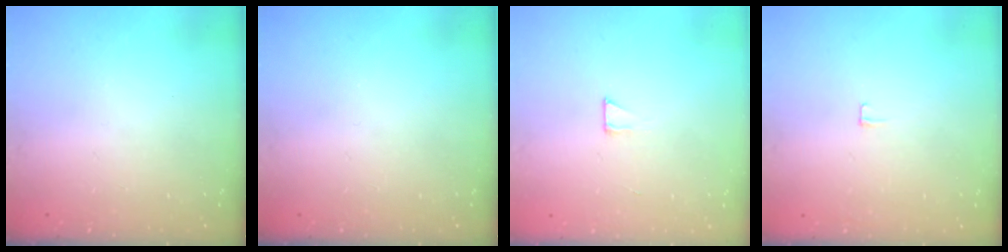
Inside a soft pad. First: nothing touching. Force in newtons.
{"total": 0.0}
{"total": 2.6, "press": 2.6, "slide": 0.1}
{"total": 3.4, "press": 3.3, "slide": 0.3}